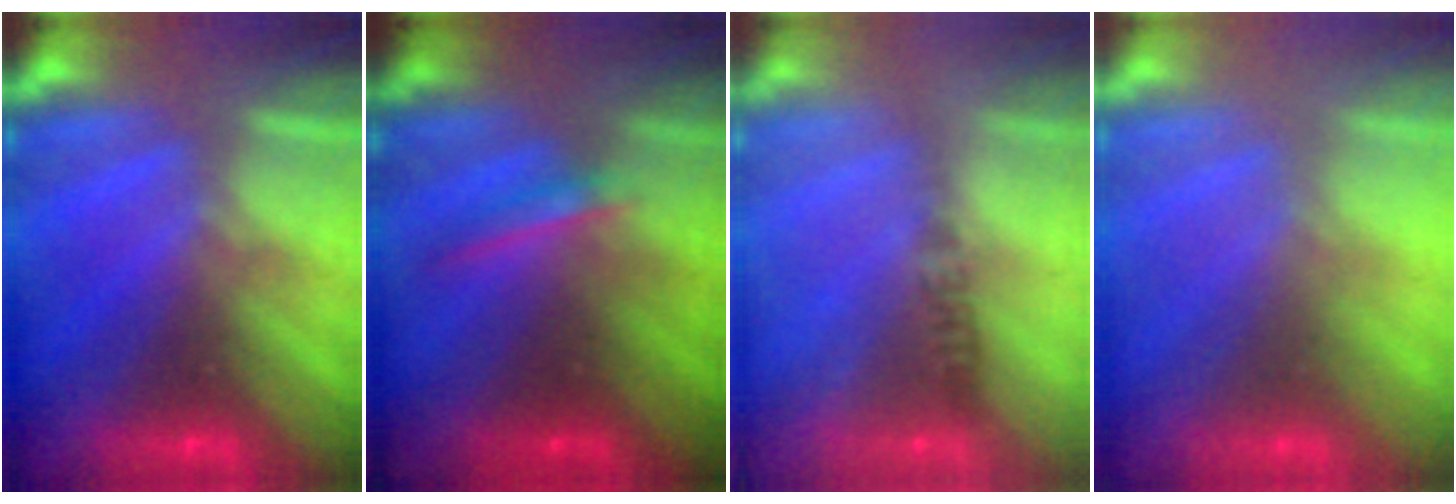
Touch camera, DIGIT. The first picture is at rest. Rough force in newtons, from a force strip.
{"total": 1.6}
{"total": 2.4}
{"total": 3.0}